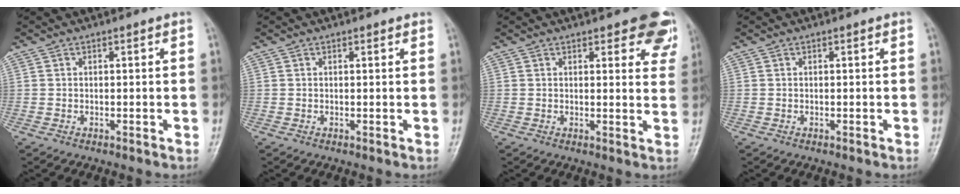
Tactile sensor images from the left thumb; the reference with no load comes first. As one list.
[{"total": 0.6, "force": [0.5, 0.2, 0.2], "torque": [-0.004, -0.002, 0.005]}, {"total": 9.7, "force": [6.6, 3.7, 6.1], "torque": [-0.031, -0.027, 0.065]}, {"total": 0.0}]